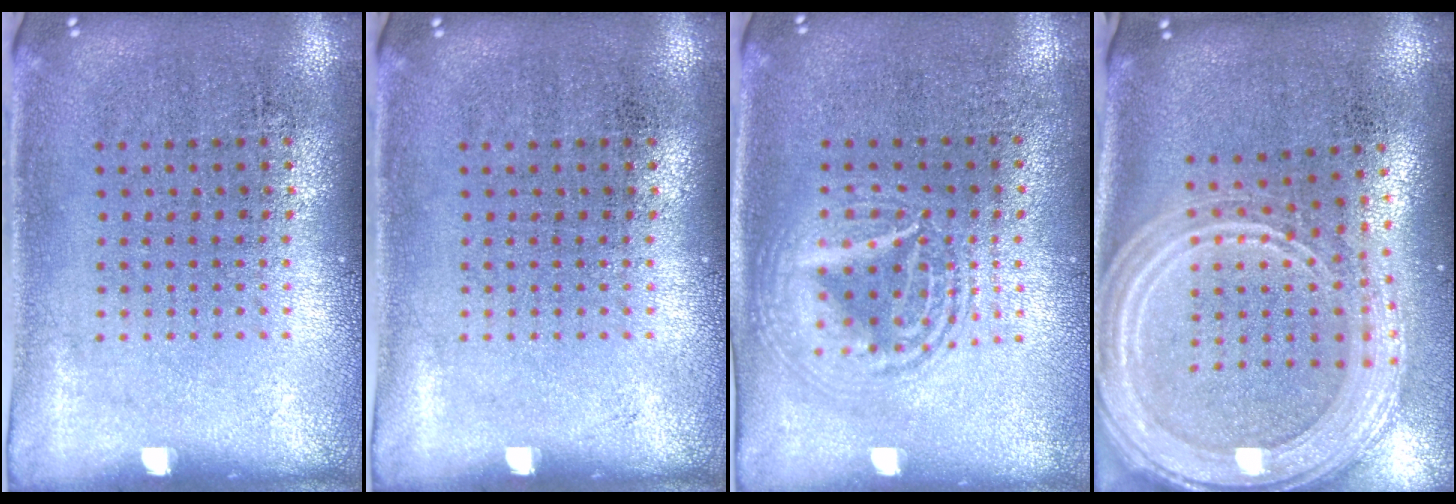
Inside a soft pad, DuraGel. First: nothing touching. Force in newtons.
{"total": 0.0}
{"total": 2.2, "press": 2.2, "slide": 0.2}
{"total": 3.2, "press": 2.6, "slide": 1.8}